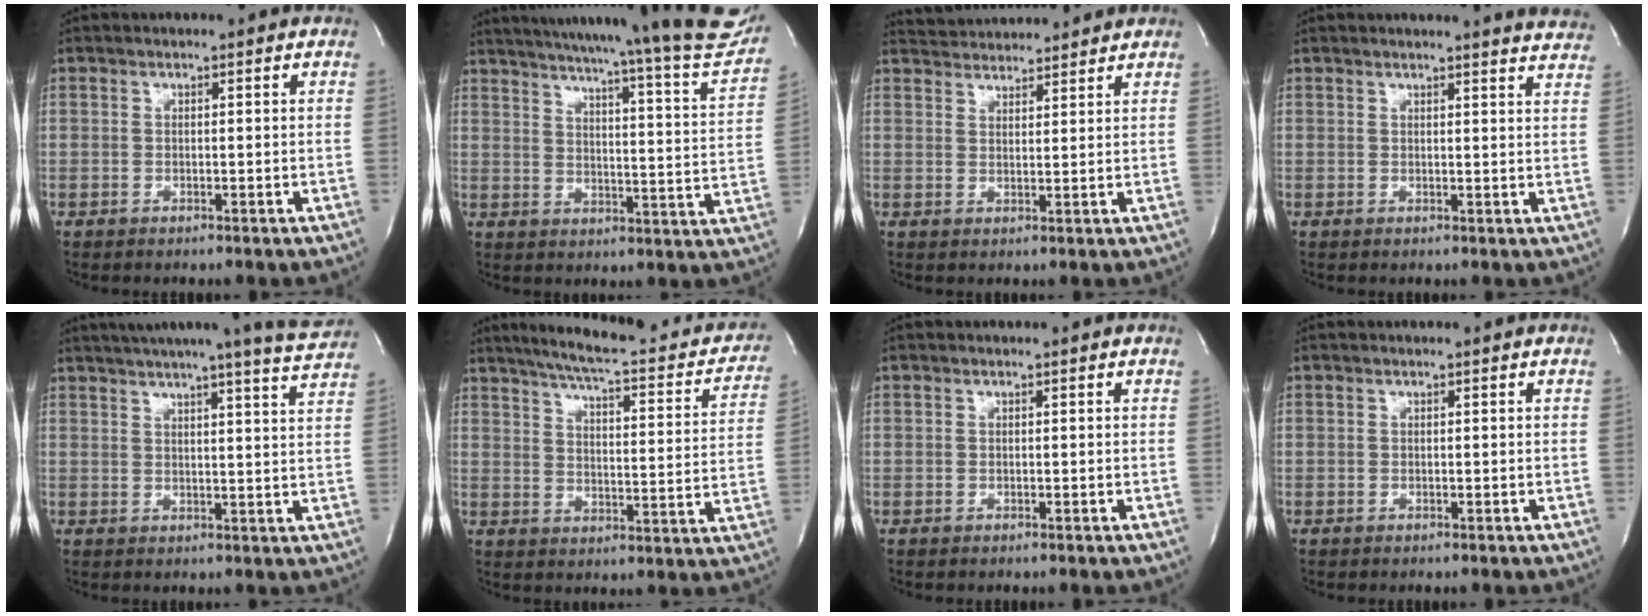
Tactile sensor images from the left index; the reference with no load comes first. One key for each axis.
{"total": 29.3, "fx": 26.1, "fy": 1.1, "fz": 13.3, "tx": -0.200, "ty": -0.085, "tz": 0.316}
{"total": 7.7, "fx": 7.6, "fy": 0.9, "fz": 1.1, "tx": -0.025, "ty": 0.026, "tz": 0.114}
{"total": 11.3, "fx": 11.0, "fy": 0.2, "fz": 2.4, "tx": -0.021, "ty": -0.052, "tz": 0.099}
{"total": 16.5, "fx": 15.1, "fy": -0.7, "fz": 6.8, "tx": -0.106, "ty": -0.032, "tz": 0.180}
{"total": 22.2, "fx": 18.5, "fy": 4.6, "fz": 11.5, "tx": -0.156, "ty": 0.000, "tz": 0.226}
{"total": 0.0}
{"total": 0.0}